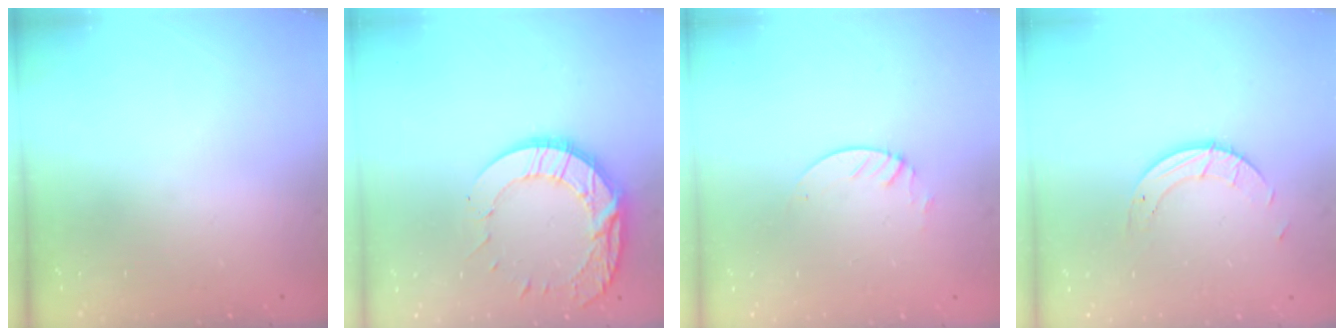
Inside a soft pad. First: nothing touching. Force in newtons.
{"total": 13.6, "press": 13.5, "slide": 1.1}
{"total": 2.1, "press": 2.1, "slide": 0.2}
{"total": 4.3, "press": 4.3, "slide": 0.3}